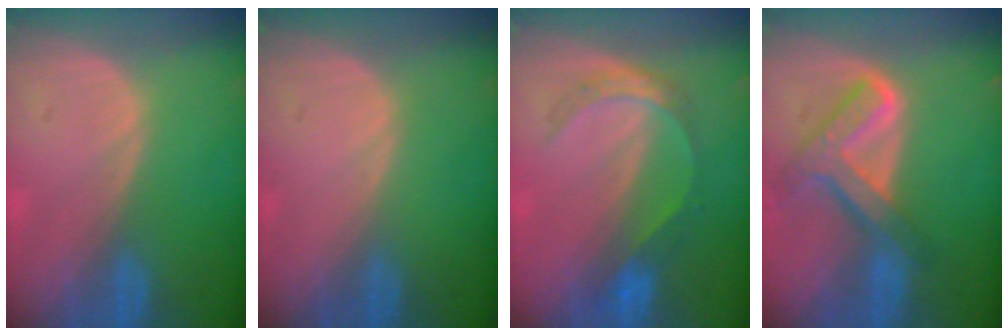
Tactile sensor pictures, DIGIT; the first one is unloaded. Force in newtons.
{"total": 0.0}
{"total": 5.4, "press": 5.1, "slide": 1.7}
{"total": 8.0, "press": 6.8, "slide": 4.3}